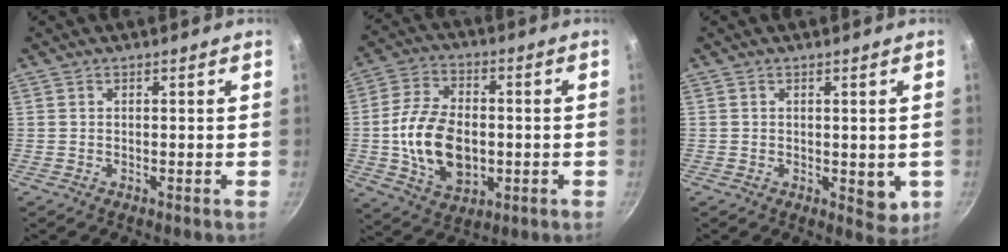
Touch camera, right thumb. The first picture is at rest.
{"total": 15.1, "force": [-1.5, 9.9, 11.3], "torque": [-0.187, 0.013, -0.023]}
{"total": 4.5, "force": [-0.4, 2.5, 3.8], "torque": [-0.038, -0.008, -0.001]}